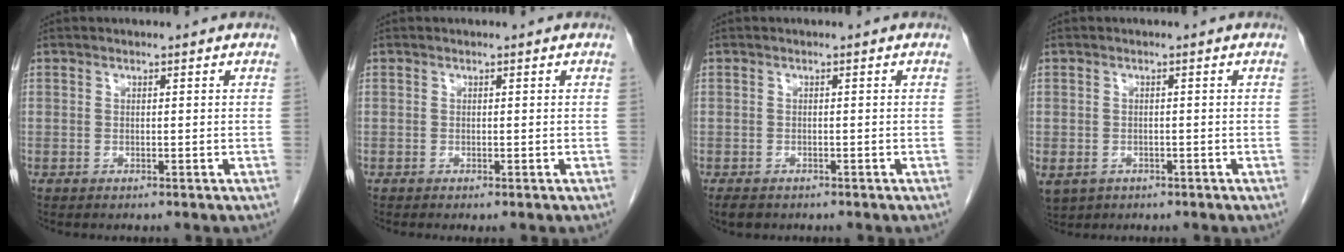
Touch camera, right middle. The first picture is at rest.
{"total": 0.0}
{"total": 2.4, "force": [-1.8, 1.2, 1.0], "torque": [-0.020, -0.003, -0.024]}
{"total": 7.8, "force": [-3.6, 6.3, 3.0], "torque": [-0.090, -0.003, -0.046]}